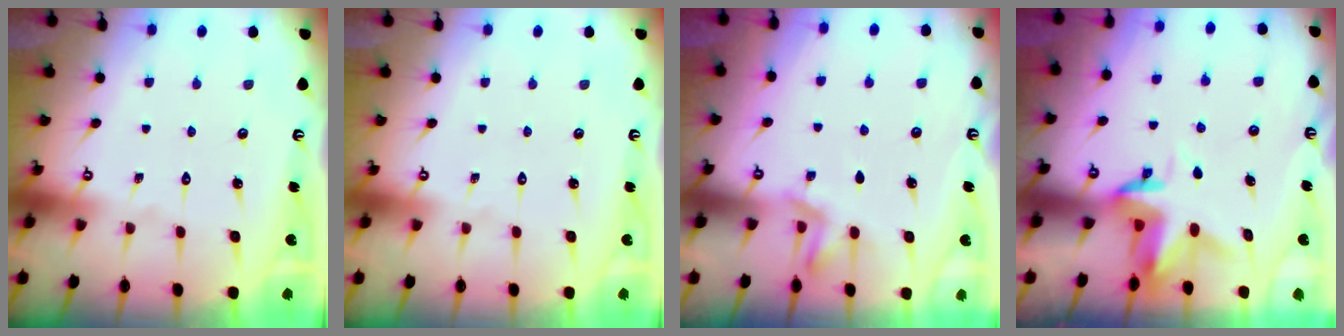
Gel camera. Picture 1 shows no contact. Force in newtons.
{"total": 0.0}
{"total": 2.7, "press": 2.3, "slide": 1.5}
{"total": 3.6, "press": 3.6, "slide": 0.1}